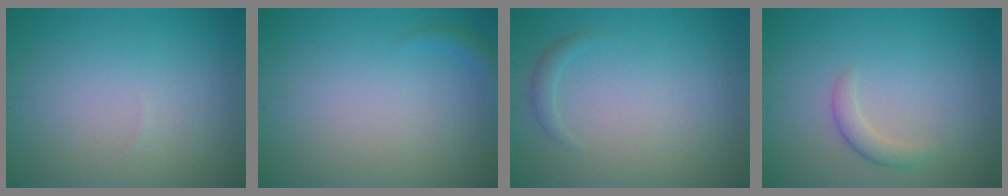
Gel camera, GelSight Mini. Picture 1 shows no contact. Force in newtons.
{"total": 0.9, "press": 0.9, "slide": 0.1}
{"total": 0.9, "press": 0.9, "slide": 0.0}
{"total": 1.6, "press": 1.6, "slide": 0.1}